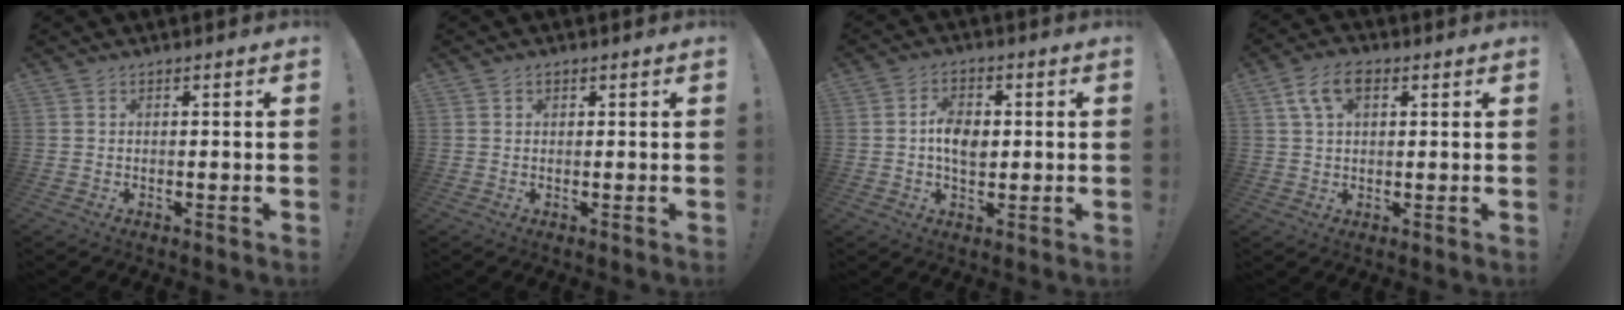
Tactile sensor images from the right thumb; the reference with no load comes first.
{"total": 0.6, "force": [0.3, 0.6, 0.2], "torque": [0.000, 0.001, 0.004]}
{"total": 7.3, "force": [0.1, 5.0, 5.3], "torque": [-0.080, 0.006, 0.000]}
{"total": 8.1, "force": [2.9, 4.8, 5.9], "torque": [-0.106, 0.010, 0.057]}